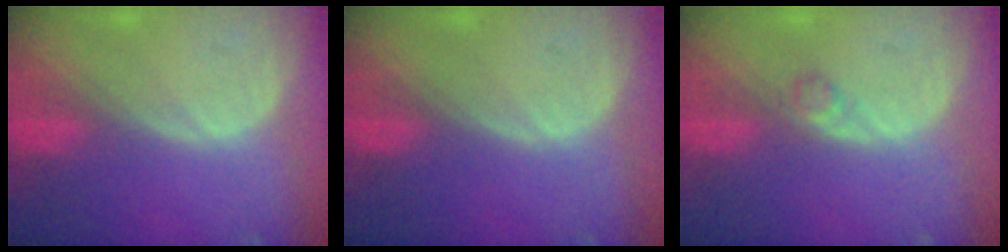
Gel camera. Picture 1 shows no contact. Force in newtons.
{"total": 0.0}
{"total": 1.4, "press": 1.4, "slide": 0.1}